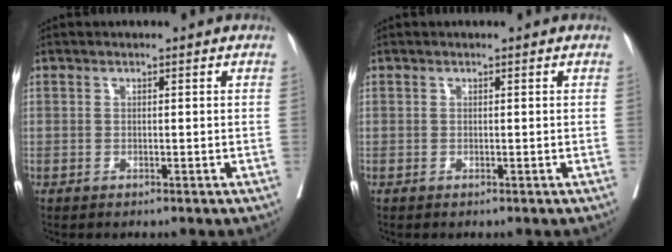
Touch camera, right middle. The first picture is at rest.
{"total": 0.0}